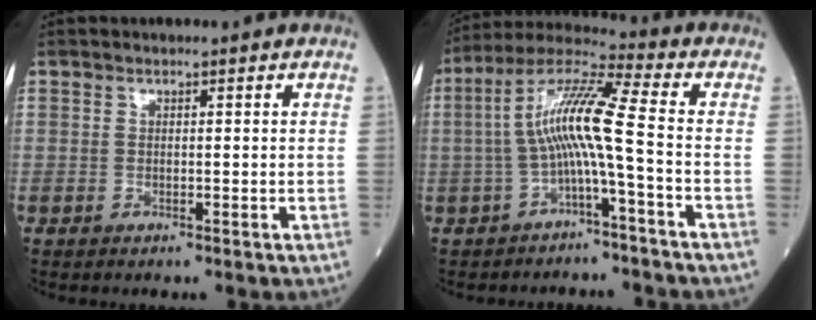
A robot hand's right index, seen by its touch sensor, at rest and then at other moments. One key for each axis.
{"total": 9.8, "fx": -1.6, "fy": -0.5, "fz": 9.7, "tx": -0.187, "ty": 0.032, "tz": -0.036}